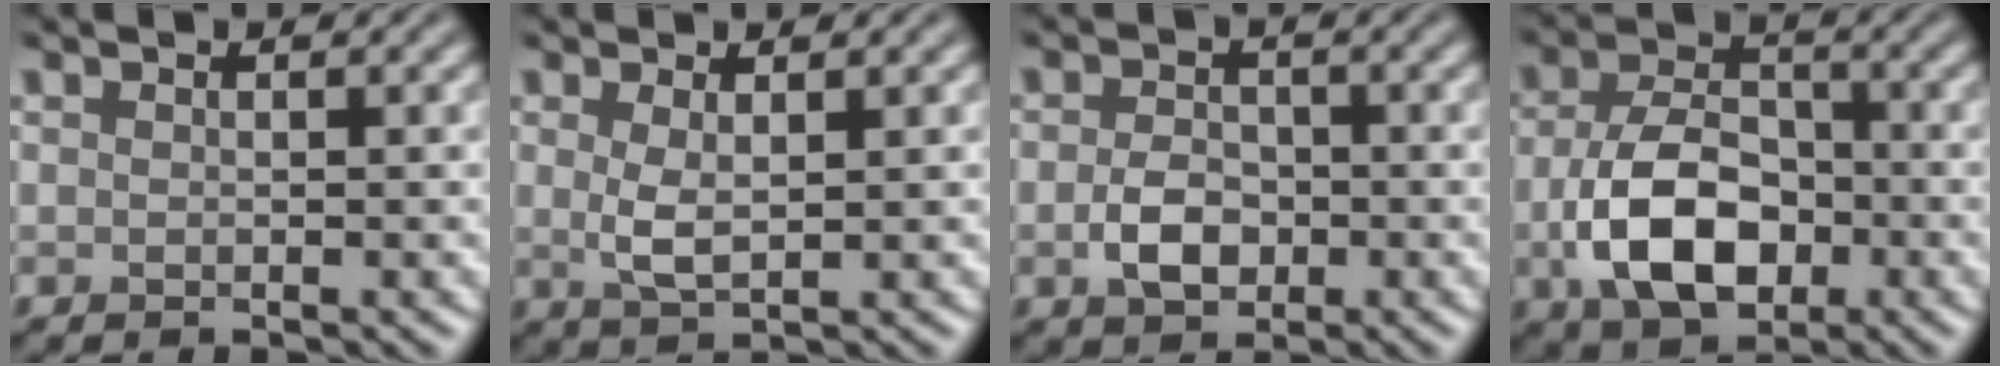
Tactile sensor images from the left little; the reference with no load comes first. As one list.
[{"total": 2.2, "force": [0.6, 0.8, 2.0], "torque": [-0.045, -0.003, 0.013]}, {"total": 3.1, "force": [-0.8, 2.2, 2.1], "torque": [-0.038, -0.003, -0.018]}, {"total": 7.7, "force": [-2.0, 4.8, 5.6], "torque": [-0.116, -0.003, -0.040]}]